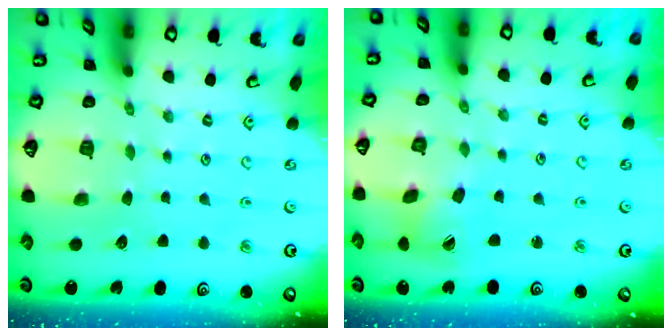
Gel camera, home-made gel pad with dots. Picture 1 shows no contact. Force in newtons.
{"total": 9.0, "press": 8.9, "slide": 0.8}